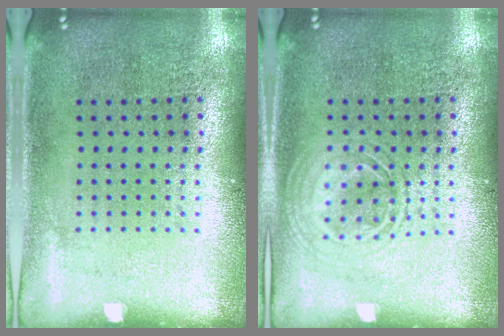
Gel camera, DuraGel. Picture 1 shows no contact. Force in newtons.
{"total": 1.3, "press": 1.3, "slide": 0.2}